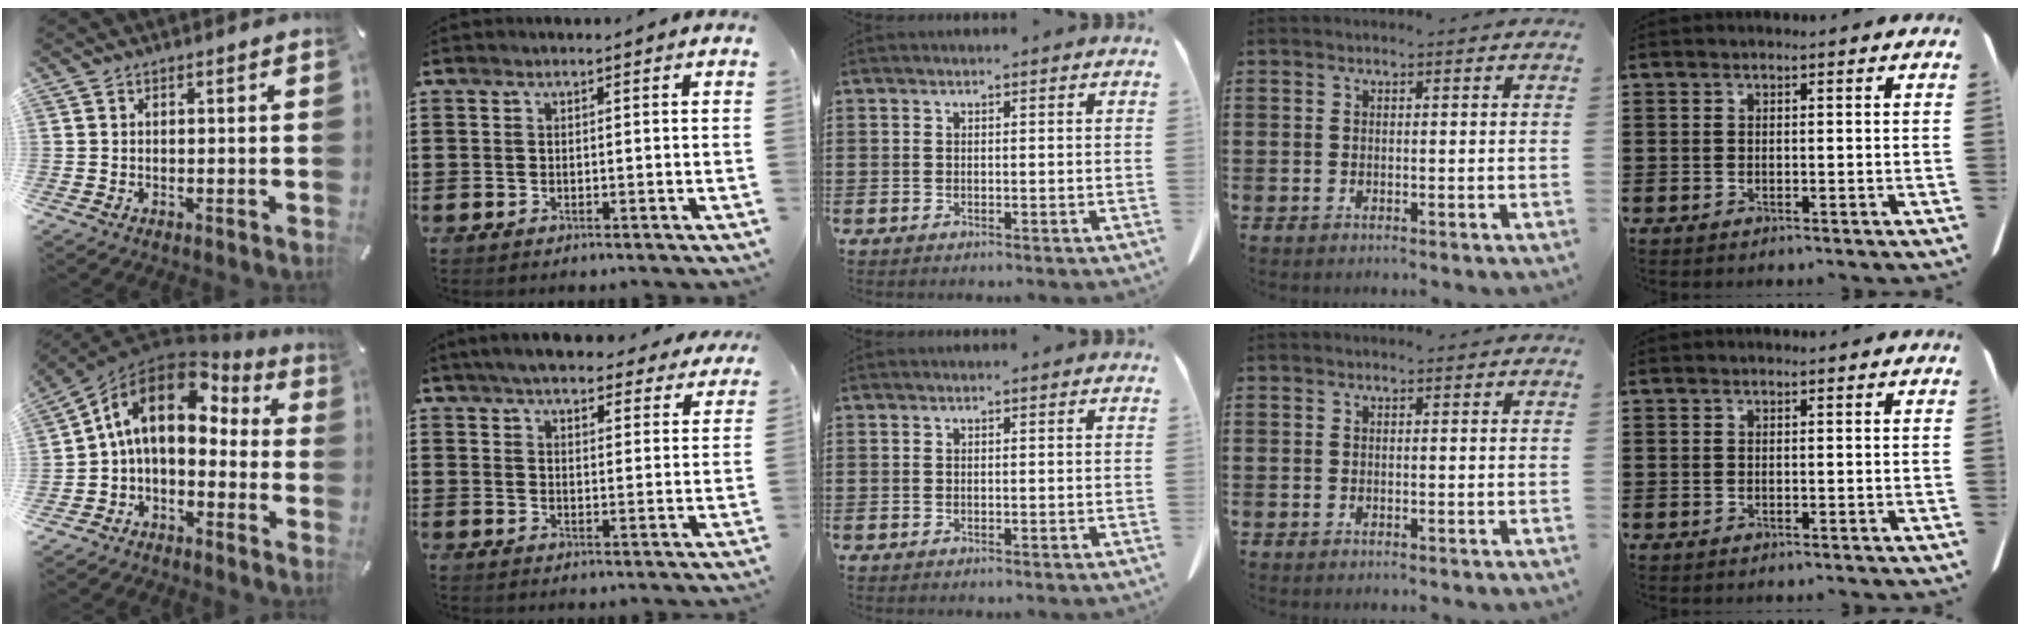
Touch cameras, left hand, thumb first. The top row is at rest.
{"thumb": {"total": 13.0, "force": [1.9, 9.1, 9.1], "torque": [-0.167, 0.001, 0.028]}, "index": {"total": 5.8, "force": [5.3, 0.9, 2.0], "torque": [-0.058, -0.015, 0.097]}}